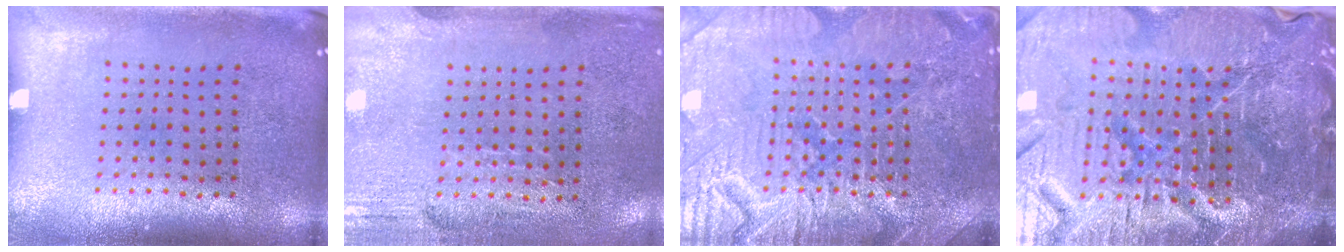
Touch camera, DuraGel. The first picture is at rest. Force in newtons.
{"total": 3.0, "press": 2.5, "slide": 1.6}
{"total": 6.4, "press": 6.4, "slide": 0.8}
{"total": 7.3, "press": 6.5, "slide": 3.4}